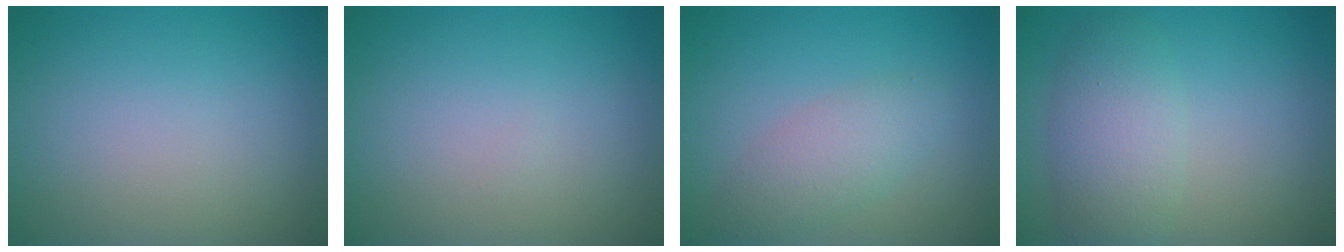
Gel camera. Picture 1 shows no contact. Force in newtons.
{"total": 0.0}
{"total": 2.8, "press": 2.8, "slide": 0.0}
{"total": 4.2, "press": 4.2, "slide": 0.1}